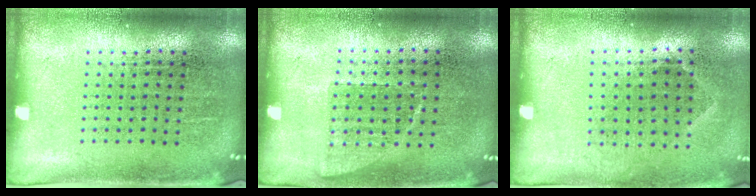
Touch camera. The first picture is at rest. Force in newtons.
{"total": 0.8, "press": 0.7, "slide": 0.4}
{"total": 0.8, "press": 0.6, "slide": 0.5}